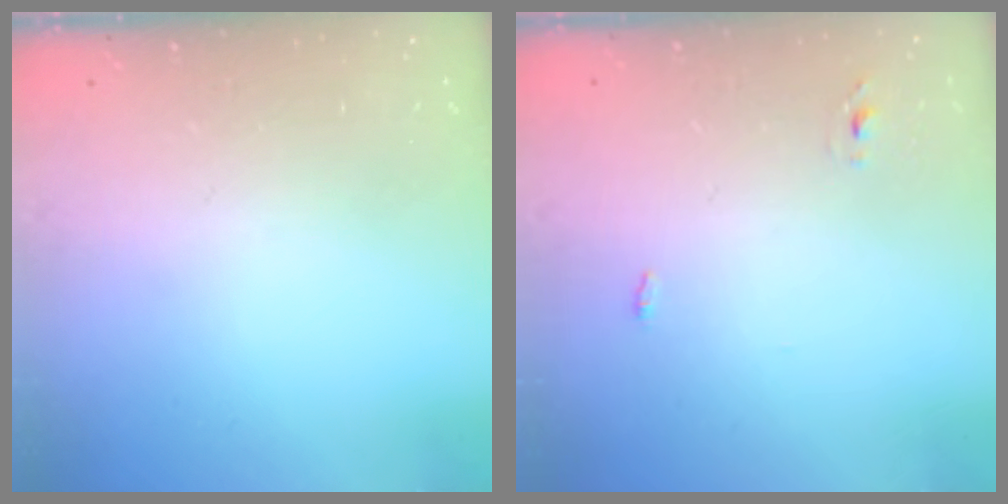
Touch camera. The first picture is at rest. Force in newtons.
{"total": 2.7, "press": 2.6, "slide": 0.8}